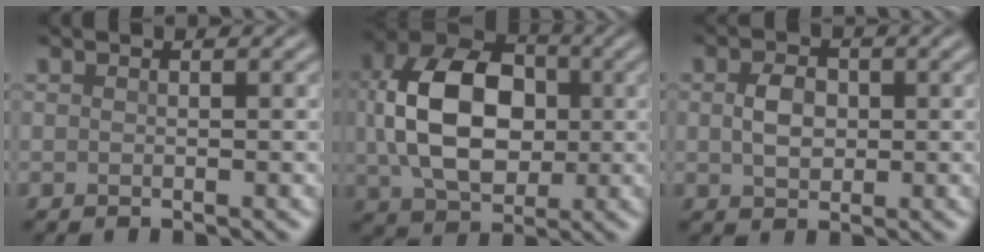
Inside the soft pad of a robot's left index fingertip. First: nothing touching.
{"total": 11.0, "force": [0.8, 7.6, 7.9], "torque": [-0.162, 0.008, 0.011]}
{"total": 3.0, "force": [0.2, 2.2, 2.1], "torque": [-0.044, 0.003, 0.002]}